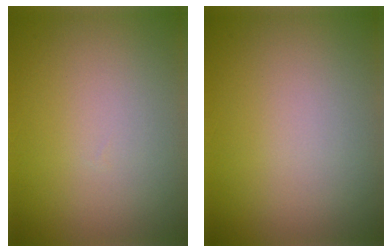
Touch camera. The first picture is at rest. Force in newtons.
{"total": 0.0}